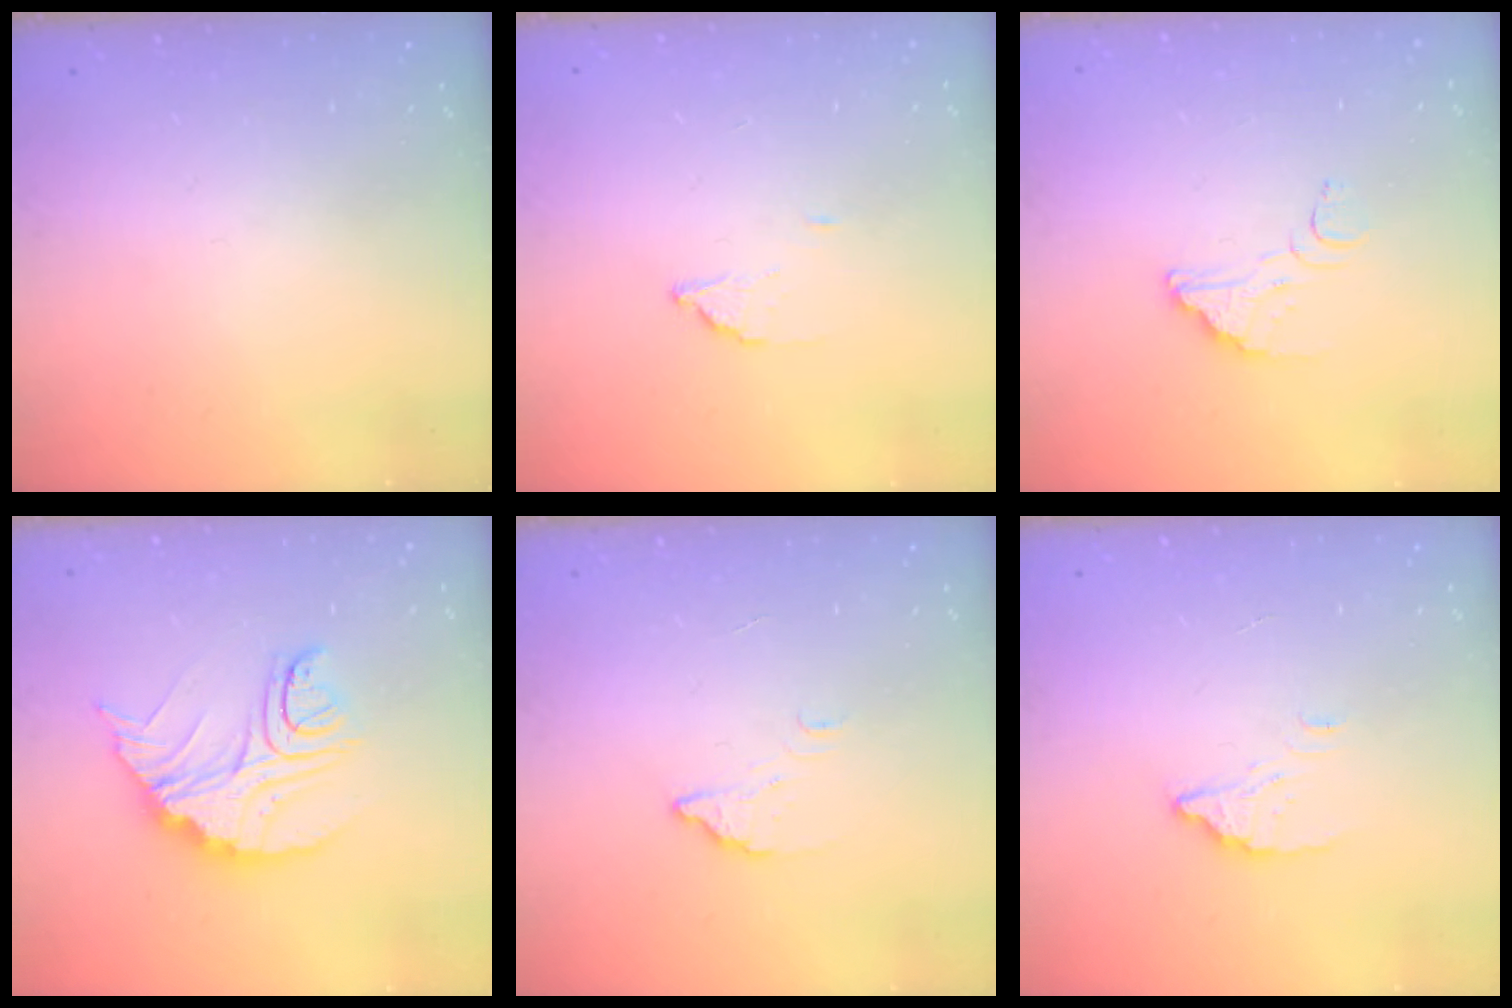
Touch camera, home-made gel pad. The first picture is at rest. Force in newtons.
{"total": 1.8, "press": 1.8, "slide": 0.1}
{"total": 4.3, "press": 4.2, "slide": 0.3}
{"total": 13.6, "press": 13.6, "slide": 1.0}
{"total": 2.3, "press": 2.3, "slide": 0.1}
{"total": 2.8, "press": 2.8, "slide": 0.3}